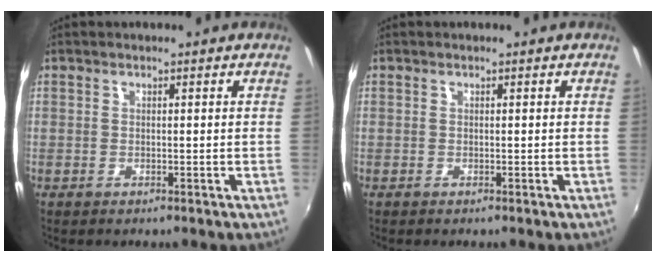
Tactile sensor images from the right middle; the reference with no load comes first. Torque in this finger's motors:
{"motor_torque": [0.09, -0.28, 0.00, 0.00]}